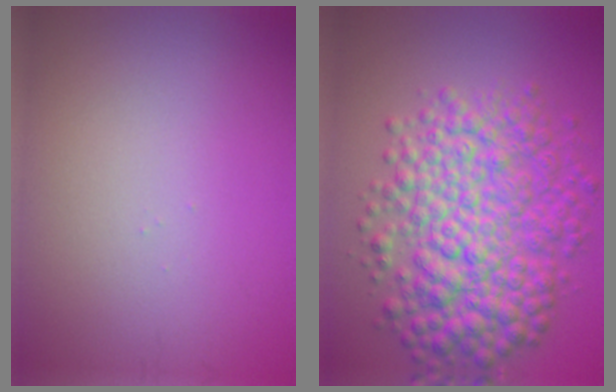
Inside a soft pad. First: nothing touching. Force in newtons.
{"total": 9.3, "press": 9.3, "slide": 0.1}